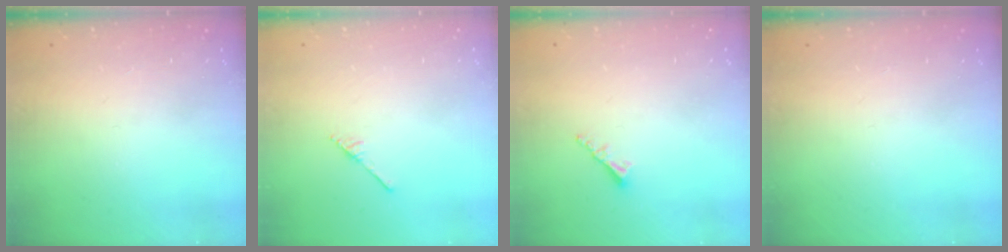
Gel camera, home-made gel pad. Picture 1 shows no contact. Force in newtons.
{"total": 2.5, "press": 2.4, "slide": 0.3}
{"total": 2.3, "press": 2.2, "slide": 0.6}
{"total": 0.0}